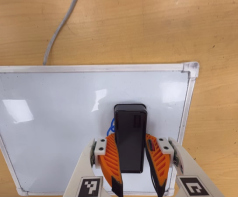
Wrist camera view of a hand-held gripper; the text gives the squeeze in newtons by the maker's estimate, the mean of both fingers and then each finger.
{"total": 11.3, "left": 10.3, "right": 12.3}